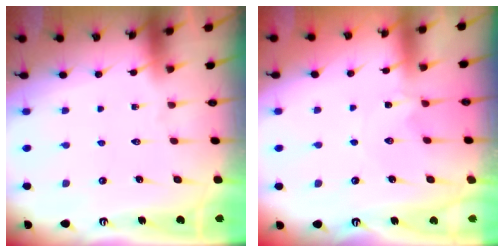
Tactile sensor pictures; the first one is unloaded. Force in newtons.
{"total": 0.0}